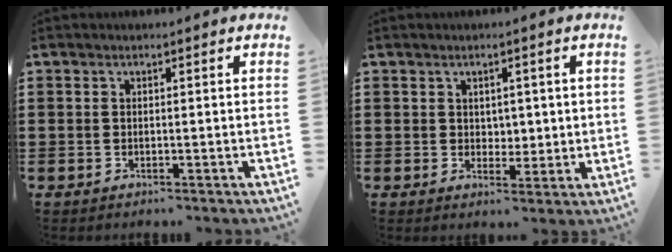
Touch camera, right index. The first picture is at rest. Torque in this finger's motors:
{"motor_torque": [-0.37, 0.15, 0.00, -0.01]}